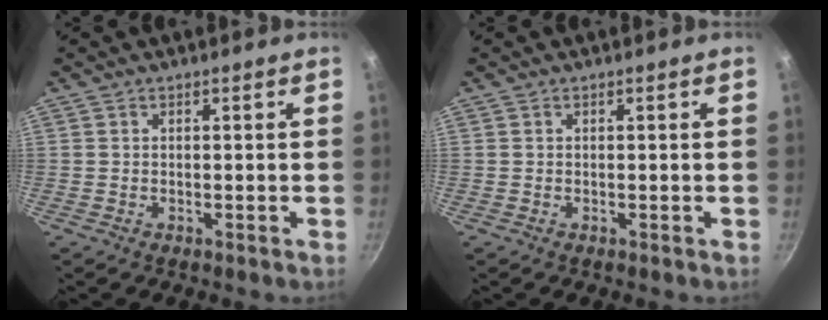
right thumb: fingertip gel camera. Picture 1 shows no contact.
{"total": 0.0}